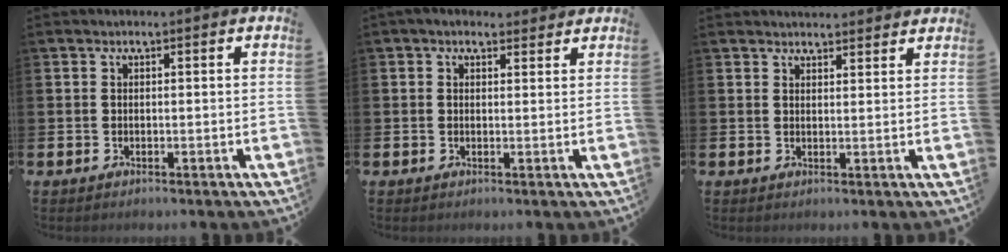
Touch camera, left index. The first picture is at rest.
{"total": 1.9, "force": [1.6, 0.8, 0.4], "torque": [0.002, -0.002, 0.025]}
{"total": 2.5, "force": [2.5, 0.4, -0.1], "torque": [0.011, -0.015, 0.043]}